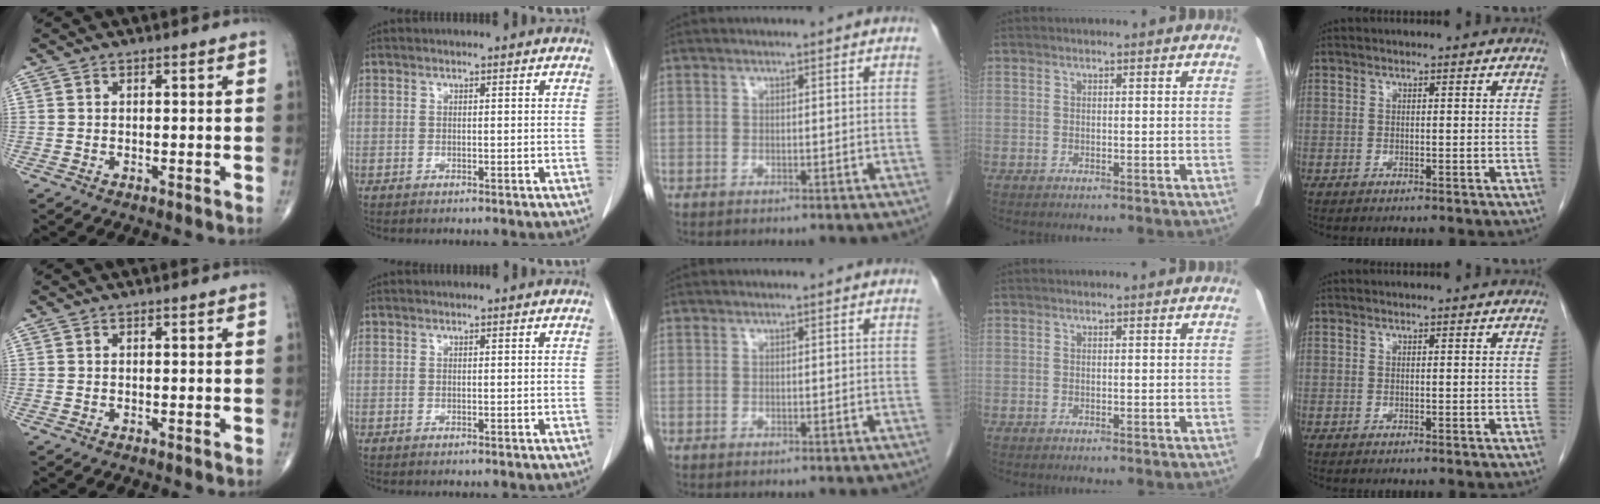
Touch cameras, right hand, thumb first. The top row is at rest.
{}